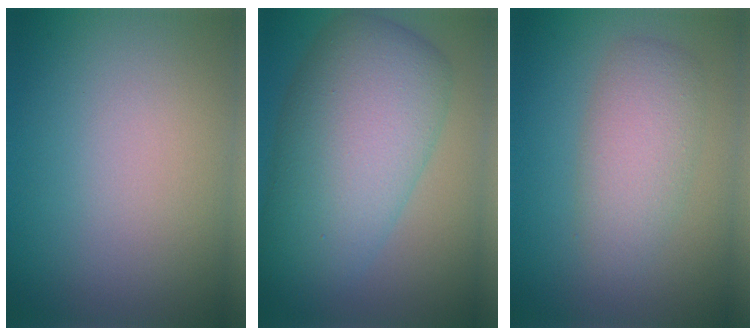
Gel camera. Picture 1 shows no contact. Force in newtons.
{"total": 10.4, "press": 10.4, "slide": 0.2}
{"total": 3.8, "press": 3.8, "slide": 0.2}